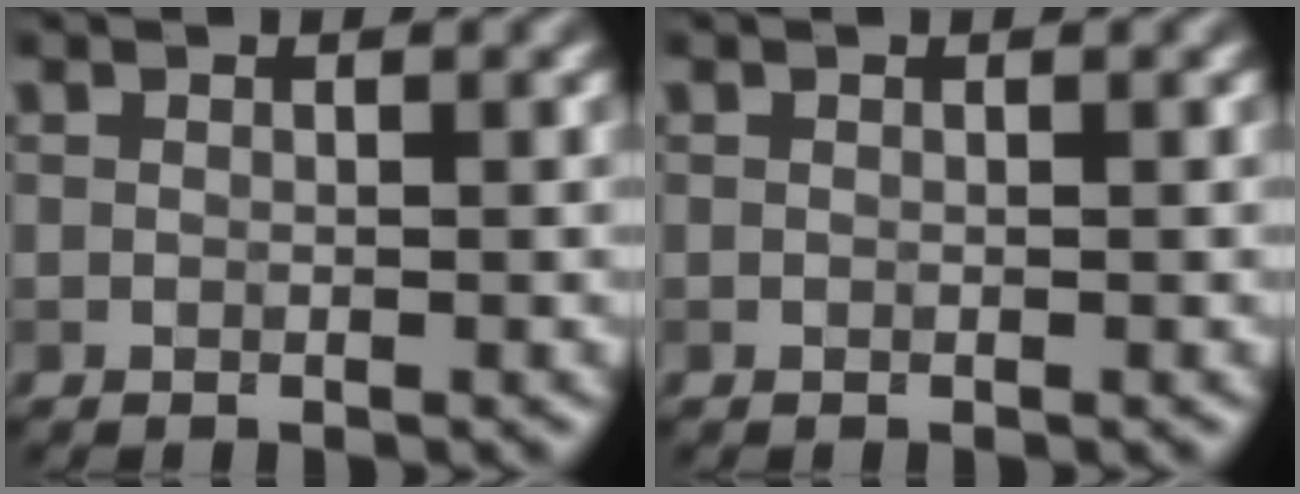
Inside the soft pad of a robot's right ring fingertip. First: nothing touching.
{"total": 0.0}